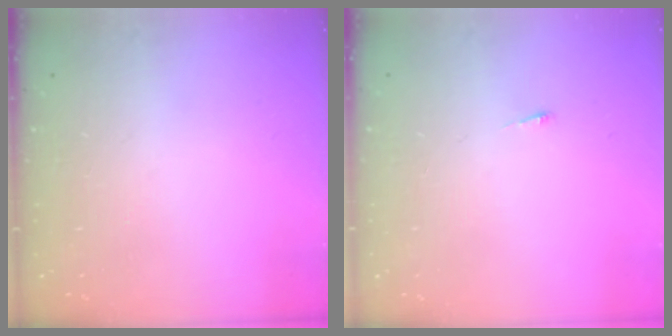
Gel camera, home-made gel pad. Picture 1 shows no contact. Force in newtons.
{"total": 2.6, "press": 2.5, "slide": 0.3}